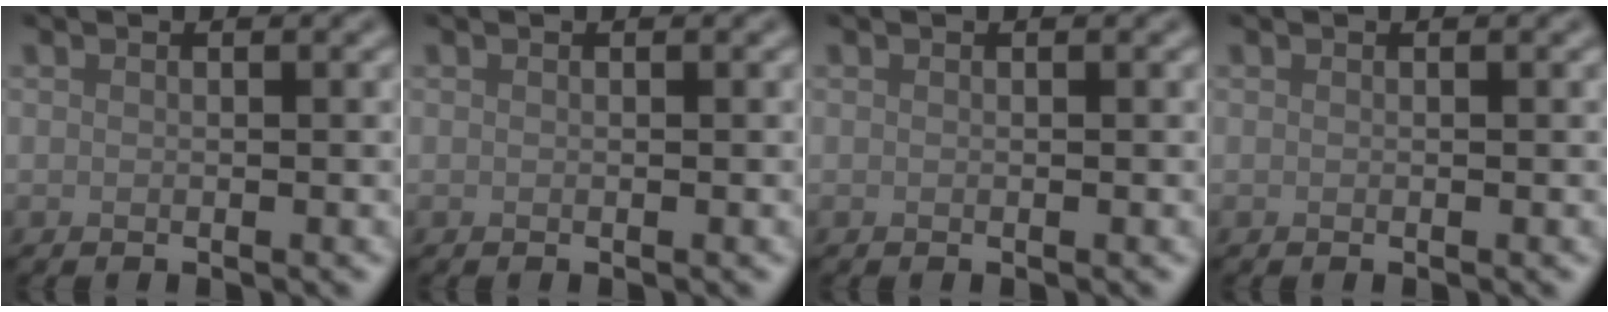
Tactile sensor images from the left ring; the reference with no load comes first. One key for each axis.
{"total": 0.0}
{"total": 0.0}
{"total": 0.0}